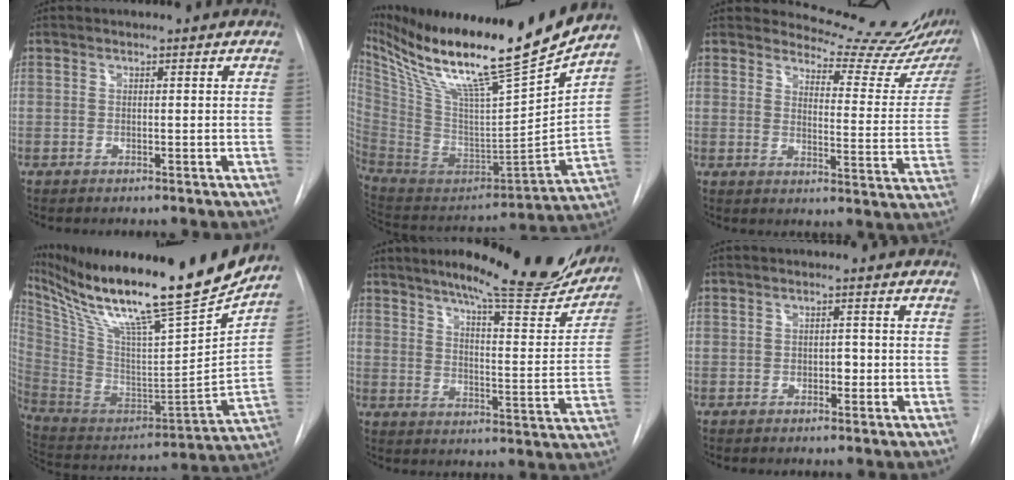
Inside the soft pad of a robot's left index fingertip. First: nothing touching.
{"total": 25.8, "force": [20.8, 0.2, 15.3], "torque": [-0.271, -0.045, 0.357]}
{"total": 15.1, "force": [14.9, 1.2, 2.2], "torque": [-0.017, -0.103, 0.160]}
{"total": 28.2, "force": [23.0, 1.1, 16.3], "torque": [-0.302, -0.054, 0.374]}
{"total": 20.1, "force": [17.4, 2.4, 9.8], "torque": [-0.132, -0.043, 0.223]}
{"total": 1.4, "force": [-0.4, 0.9, 1.0], "torque": [-0.011, 0.004, -0.006]}